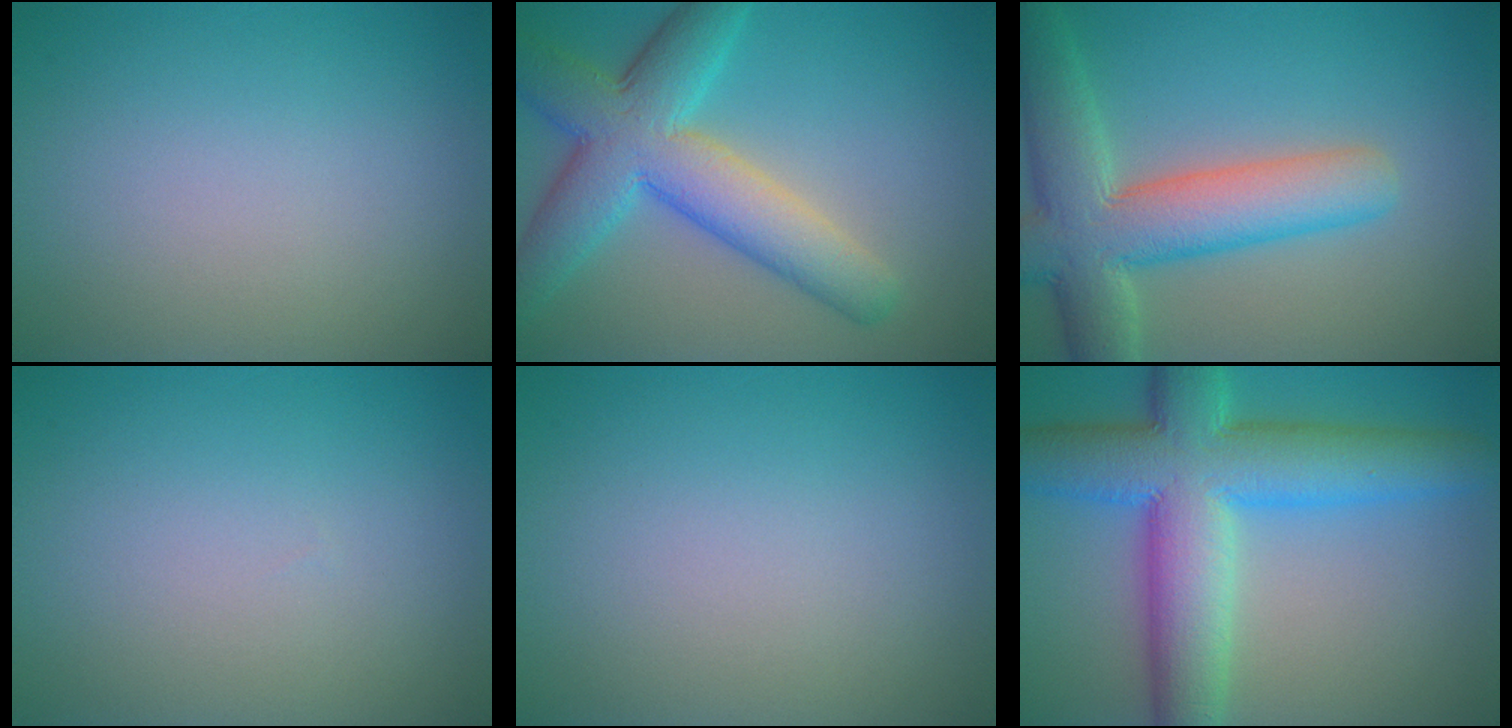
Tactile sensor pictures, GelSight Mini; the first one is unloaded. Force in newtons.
{"total": 8.5, "press": 8.5, "slide": 0.2}
{"total": 8.6, "press": 8.6, "slide": 0.7}
{"total": 0.0}
{"total": 0.0}
{"total": 11.1, "press": 11.1, "slide": 0.2}